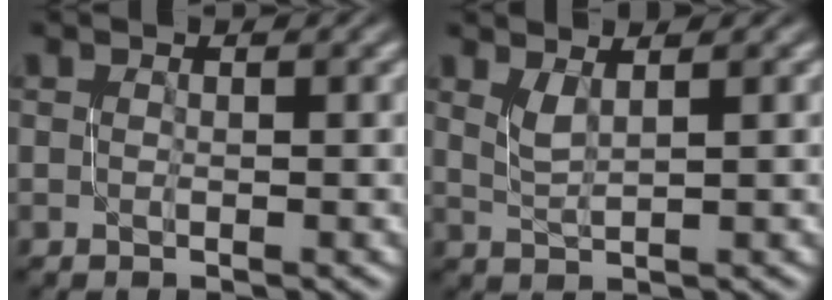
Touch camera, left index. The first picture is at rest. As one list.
[{"total": 1.6, "force": [1.3, 0.4, 0.9], "torque": [-0.018, -0.002, 0.028]}]